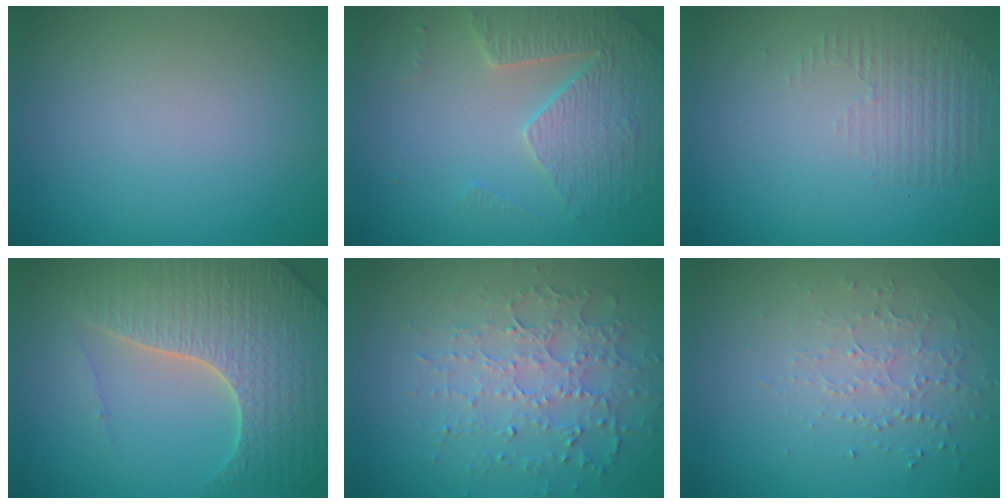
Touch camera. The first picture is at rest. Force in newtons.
{"total": 3.7, "press": 3.6, "slide": 0.8}
{"total": 1.3, "press": 0.5, "slide": 1.2}
{"total": 7.0, "press": 6.8, "slide": 1.7}
{"total": 5.0, "press": 3.5, "slide": 3.6}
{"total": 1.5, "press": 1.2, "slide": 0.9}